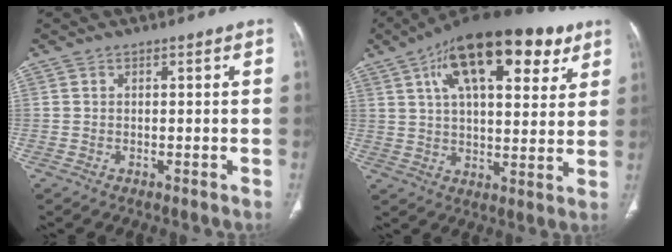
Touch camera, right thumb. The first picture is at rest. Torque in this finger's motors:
{"motor_torque": [0.09, 4.92, 1.54, 0.41, 0.23]}